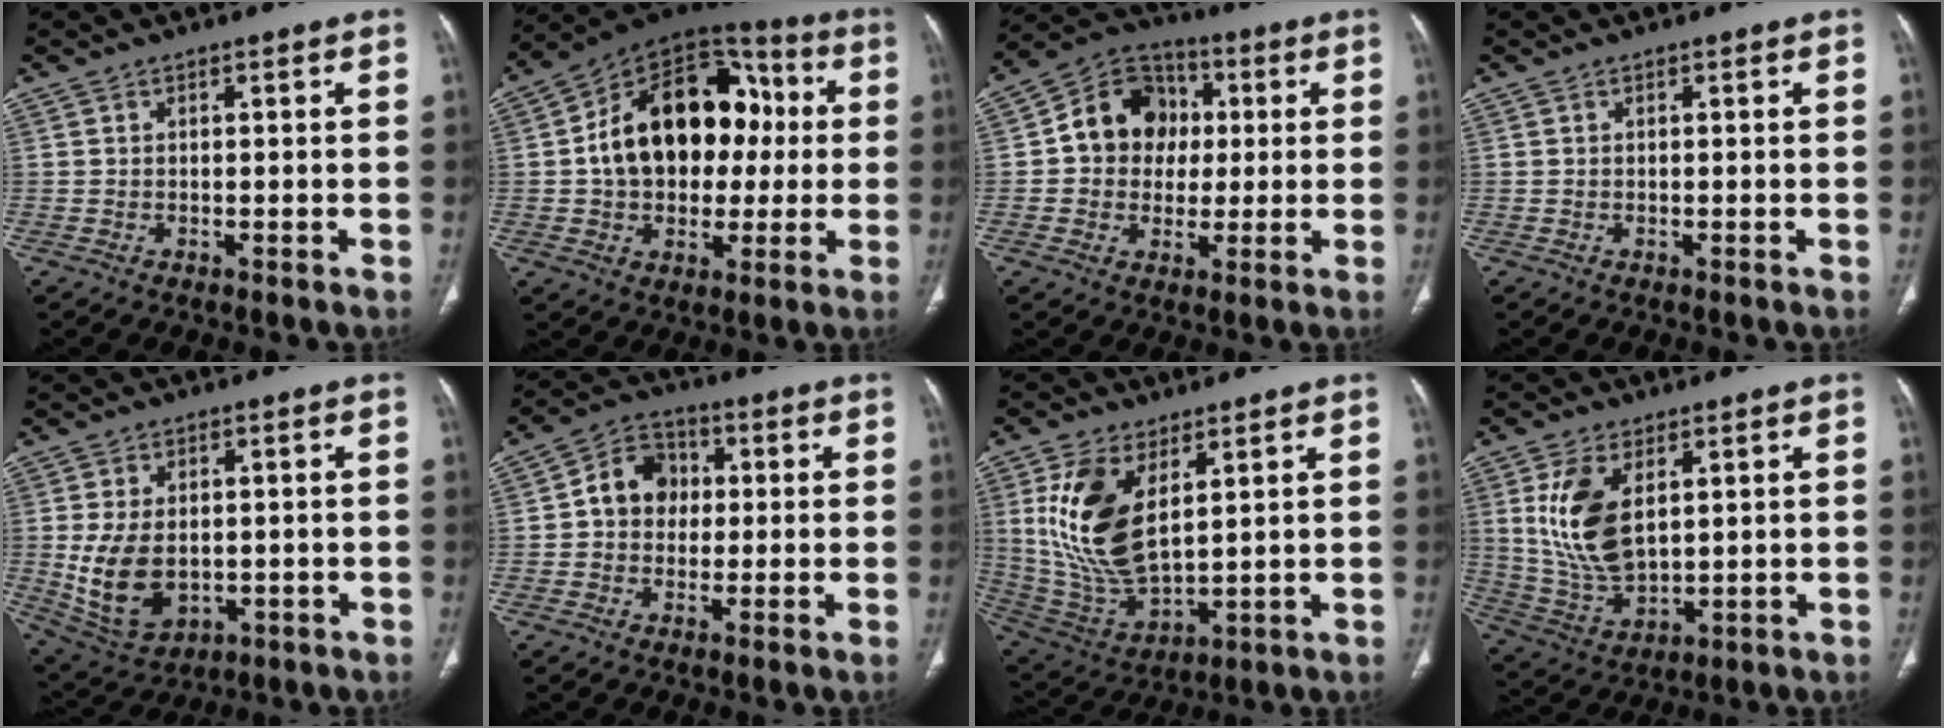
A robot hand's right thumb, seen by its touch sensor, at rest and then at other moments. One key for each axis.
{"total": 23.1, "fx": 1.4, "fy": 16.0, "fz": 16.5, "tx": -0.231, "ty": 0.037, "tz": 0.024}
{"total": 12.7, "fx": 1.3, "fy": 11.0, "fz": 6.3, "tx": -0.057, "ty": 0.019, "tz": 0.010}
{"total": 0.0}
{"total": 11.3, "fx": -0.7, "fy": 7.4, "fz": 8.4, "tx": -0.150, "ty": -0.005, "tz": 0.011}
{"total": 8.8, "fx": 0.6, "fy": 7.5, "fz": 4.7, "tx": -0.047, "ty": 0.020, "tz": -0.002}
{"total": 16.4, "fx": 5.4, "fy": 8.4, "fz": 13.0, "tx": -0.254, "ty": -0.026, "tz": 0.122}
{"total": 13.2, "fx": 3.9, "fy": 7.3, "fz": 10.3, "tx": -0.202, "ty": -0.019, "tz": 0.089}